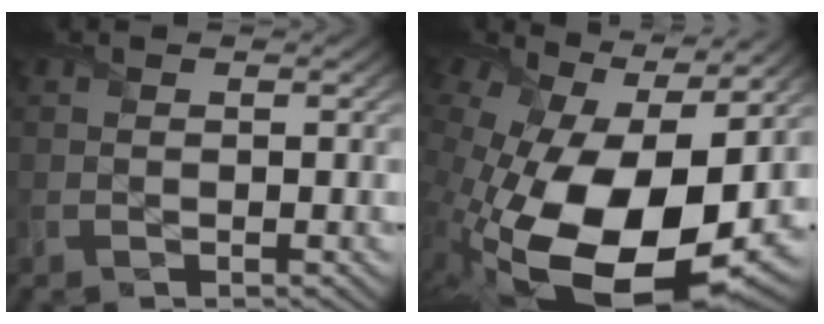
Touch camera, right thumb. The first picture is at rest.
{"total": 20.0, "force": [-1.5, 11.5, 16.3], "torque": [-0.311, -0.069, 0.017]}